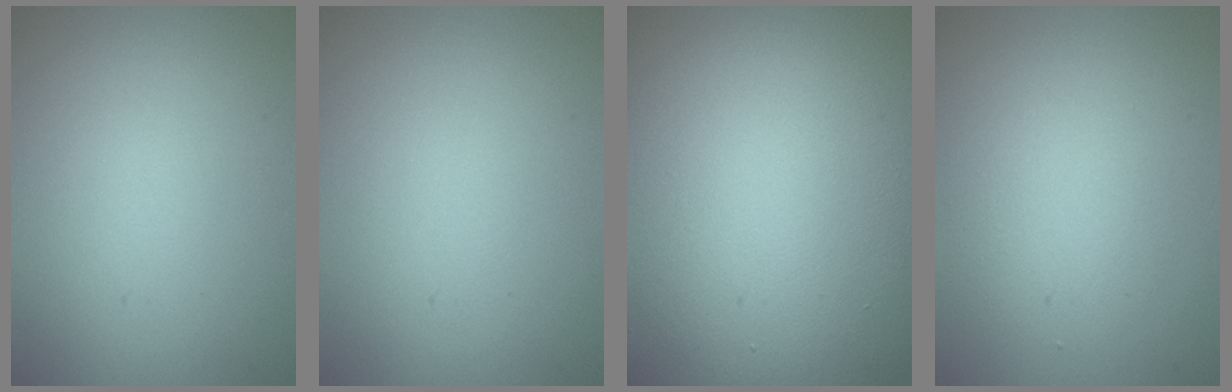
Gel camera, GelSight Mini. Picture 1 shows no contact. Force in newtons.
{"total": 0.0}
{"total": 22.2, "press": 22.2, "slide": 1.0}
{"total": 2.8, "press": 2.8, "slide": 0.1}